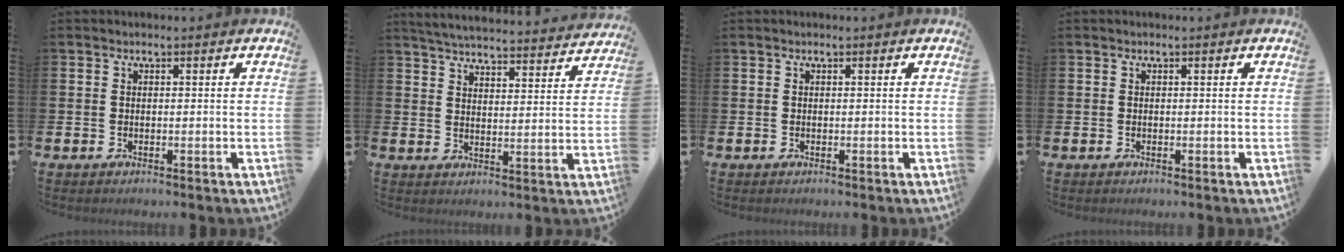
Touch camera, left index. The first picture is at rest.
{"total": 5.2, "force": [5.1, 0.3, 0.5], "torque": [-0.025, -0.043, 0.088]}
{"total": 0.0}
{"total": 0.0}